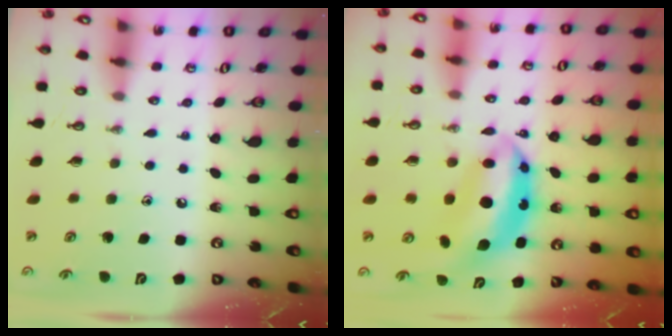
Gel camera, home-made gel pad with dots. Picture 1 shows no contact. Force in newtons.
{"total": 9.6, "press": 9.5, "slide": 0.8}